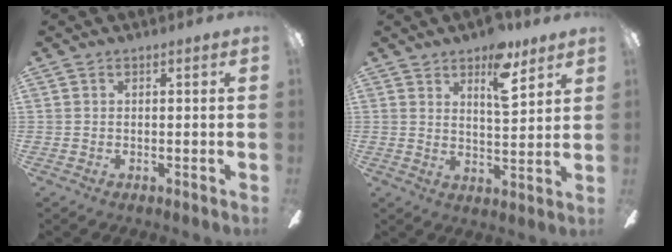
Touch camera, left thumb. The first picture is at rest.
{"total": 9.5, "force": [6.3, 3.4, 6.2], "torque": [-0.081, -0.030, 0.104]}